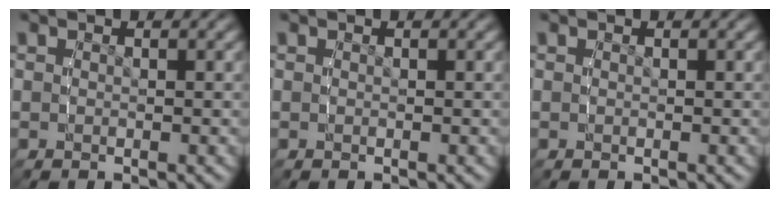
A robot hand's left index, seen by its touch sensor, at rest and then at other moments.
{"total": 0.0}
{"total": 0.0}